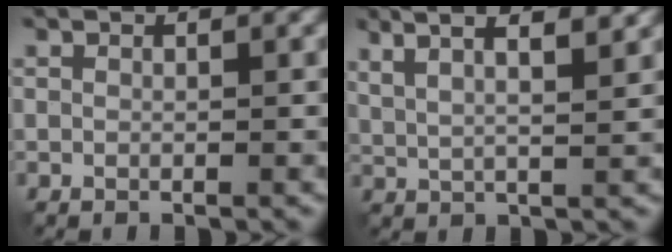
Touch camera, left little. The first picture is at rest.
{"total": 9.4, "force": [5.8, 3.4, 6.6], "torque": [-0.108, 0.029, 0.071]}